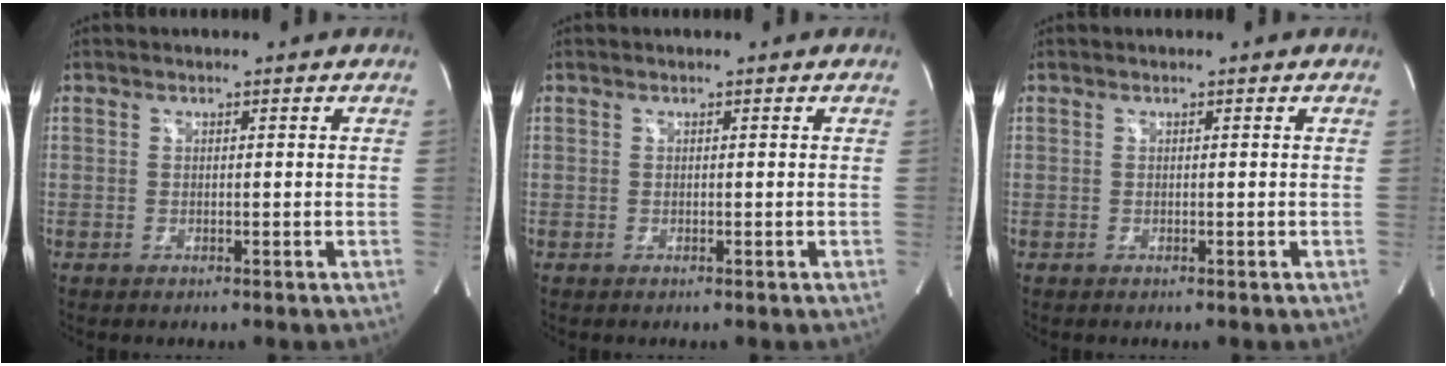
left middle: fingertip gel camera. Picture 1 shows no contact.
{"total": 0.0}
{"total": 0.0}